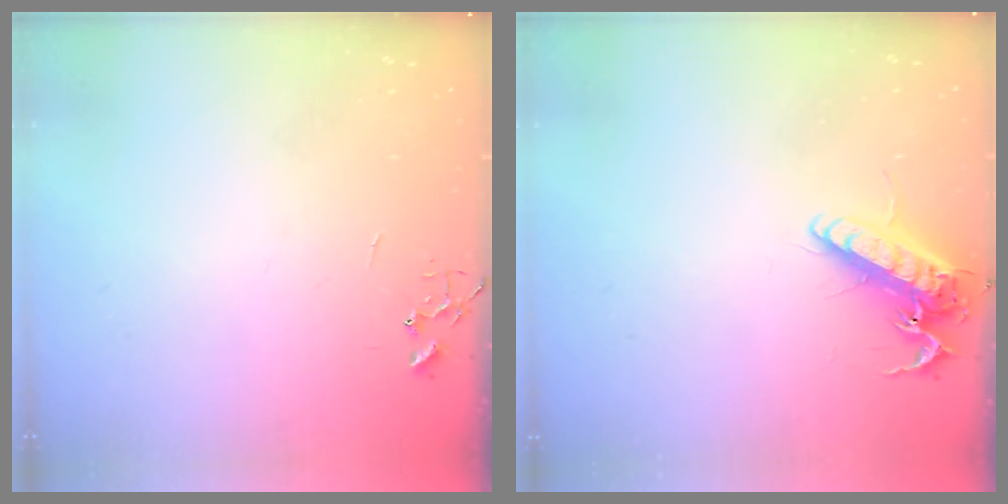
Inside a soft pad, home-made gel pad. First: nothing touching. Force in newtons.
{"total": 13.4, "press": 13.2, "slide": 2.5}